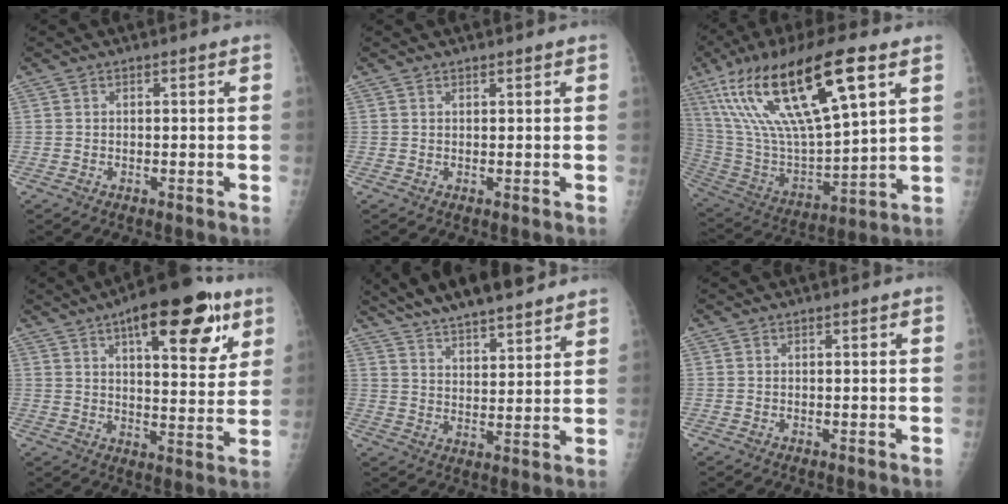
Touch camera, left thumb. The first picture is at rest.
{"total": 0.9, "force": [0.8, 0.2, 0.1], "torque": [0.000, -0.006, 0.014]}
{"total": 27.0, "force": [12.8, 8.2, 22.3], "torque": [-0.422, -0.020, 0.245]}
{"total": 18.9, "force": [9.9, 7.0, 14.5], "torque": [-0.169, -0.034, 0.140]}
{"total": 17.2, "force": [14.6, 3.8, 8.2], "torque": [-0.112, -0.037, 0.234]}
{"total": 0.0}